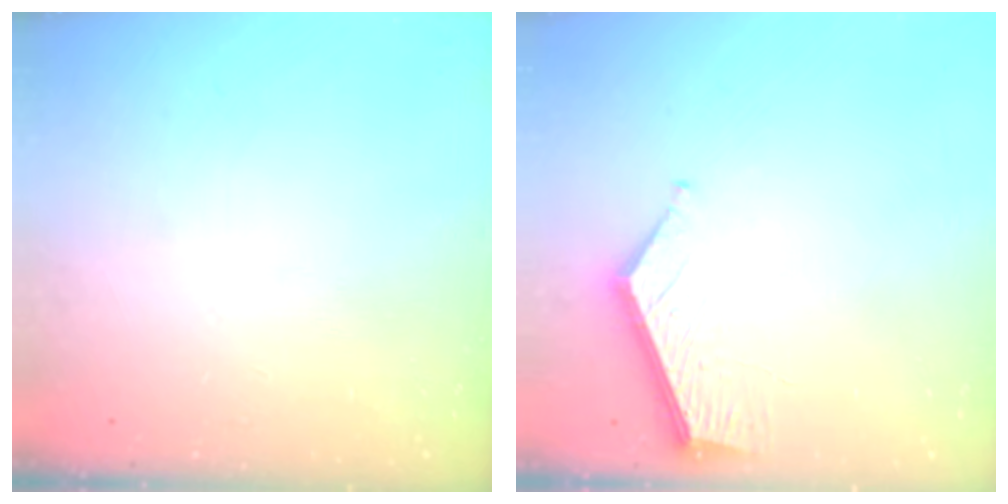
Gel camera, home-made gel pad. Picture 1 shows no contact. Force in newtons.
{"total": 5.9, "press": 5.9, "slide": 0.4}